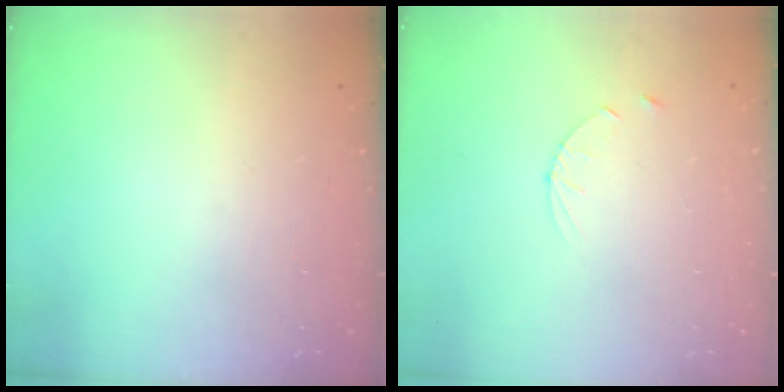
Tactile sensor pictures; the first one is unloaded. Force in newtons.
{"total": 3.0, "press": 2.9, "slide": 0.4}